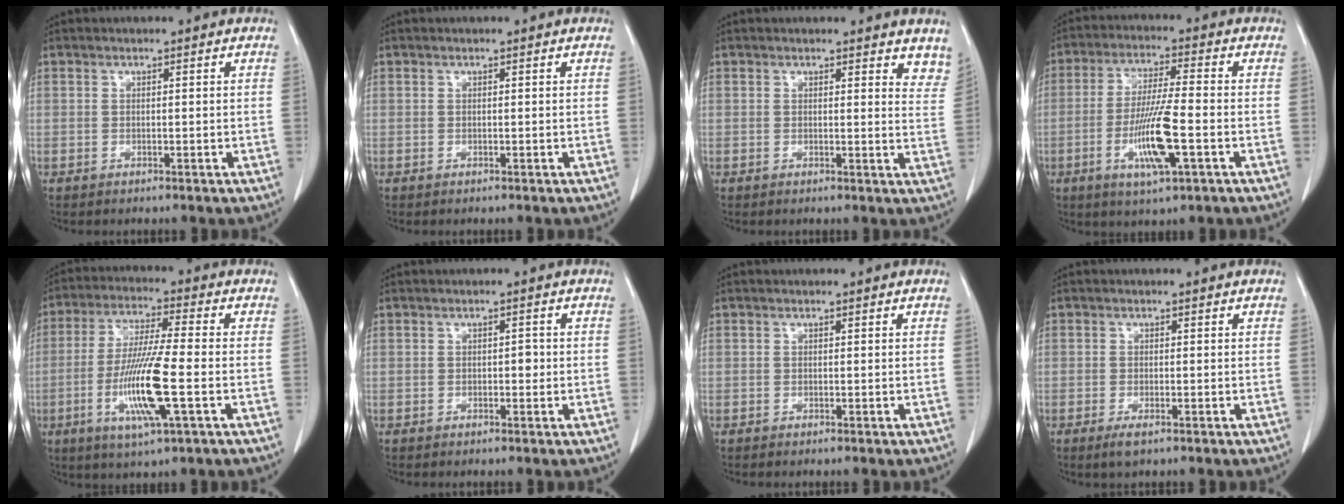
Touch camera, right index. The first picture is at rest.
{"total": 0.0}
{"total": 7.0, "force": [6.2, 2.4, 2.1], "torque": [0.003, -0.021, 0.047]}
{"total": 10.4, "force": [-3.3, 0.7, 9.9], "torque": [-0.190, -0.012, -0.060]}
{"total": 12.4, "force": [-3.3, 0.3, 11.9], "torque": [-0.239, -0.016, -0.066]}
{"total": 1.2, "force": [-0.2, 0.7, 1.0], "torque": [-0.009, 0.004, -0.003]}
{"total": 0.0}
{"total": 1.9, "force": [-1.1, 0.4, 1.5], "torque": [-0.030, -0.004, -0.017]}